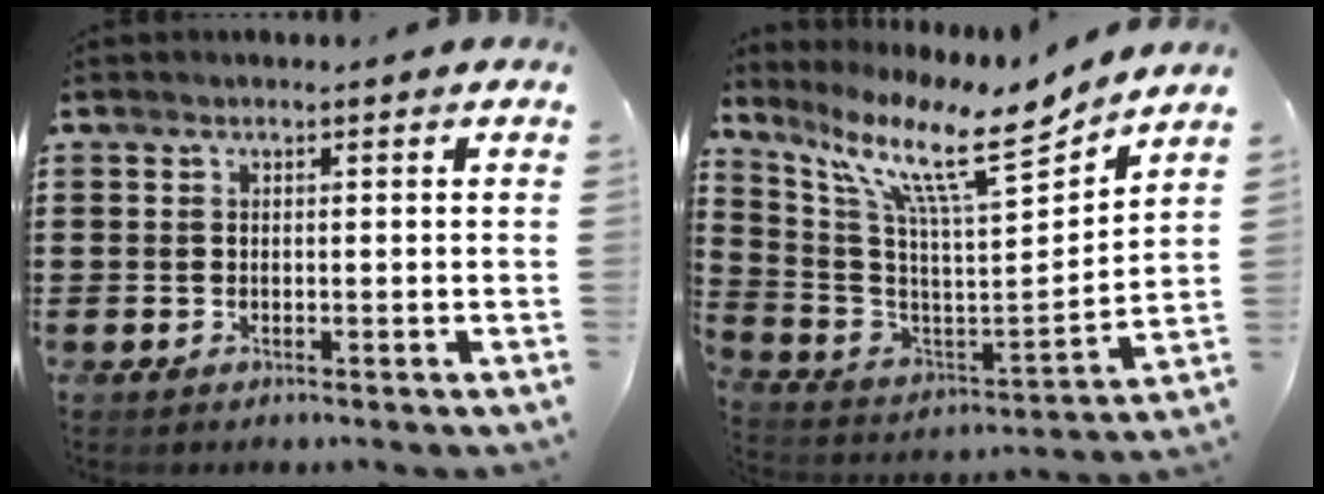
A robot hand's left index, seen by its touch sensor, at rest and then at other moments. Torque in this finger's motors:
{"motor_torque": [2.14, 0.00, 0.37, 0.21]}